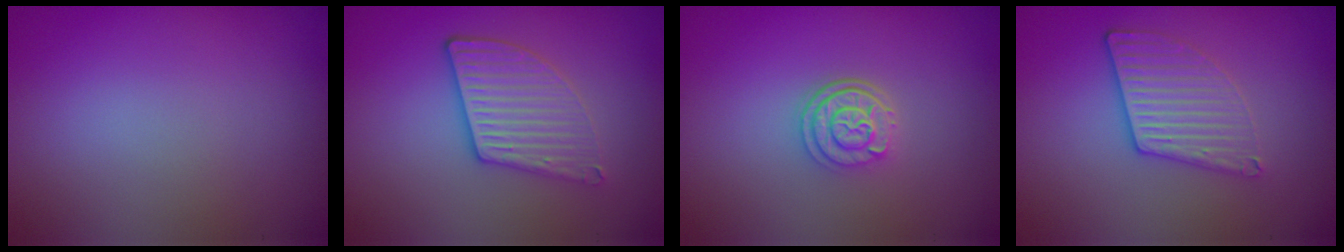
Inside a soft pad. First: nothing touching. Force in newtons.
{"total": 3.8, "press": 3.2, "slide": 1.9}
{"total": 3.0, "press": 2.4, "slide": 1.7}
{"total": 3.4, "press": 2.9, "slide": 1.7}